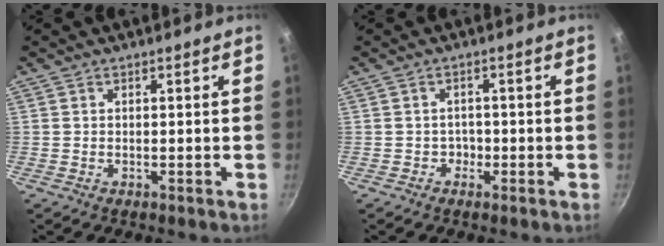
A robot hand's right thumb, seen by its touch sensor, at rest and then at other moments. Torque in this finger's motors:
{"motor_torque": [0.49, 0.39, -0.22, -0.25, -0.02]}